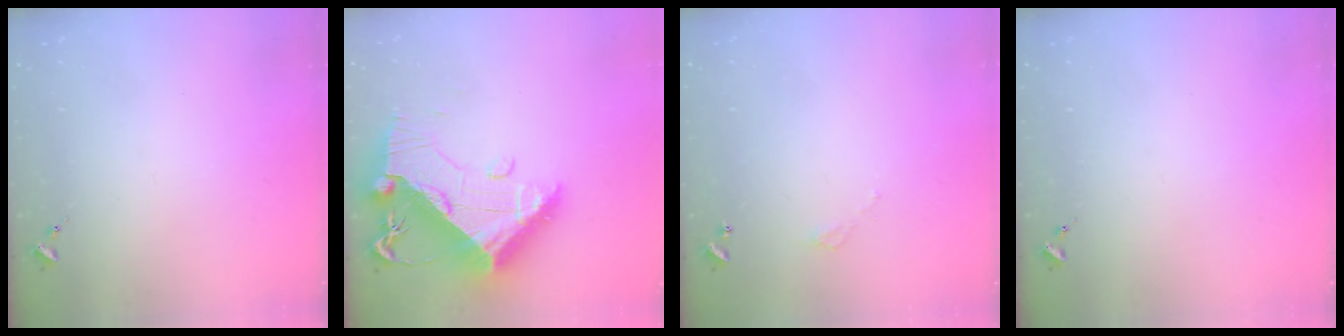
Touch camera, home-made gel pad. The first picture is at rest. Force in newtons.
{"total": 19.4, "press": 19.3, "slide": 2.1}
{"total": 2.8, "press": 2.8, "slide": 0.2}
{"total": 0.0}